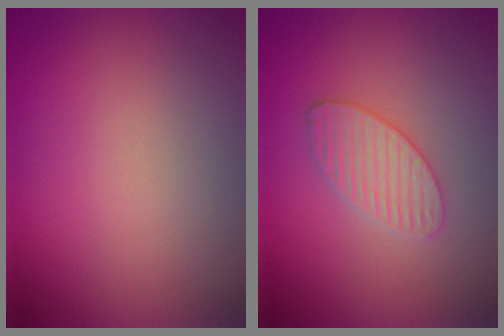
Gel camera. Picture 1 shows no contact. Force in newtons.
{"total": 3.0, "press": 3.0, "slide": 0.2}